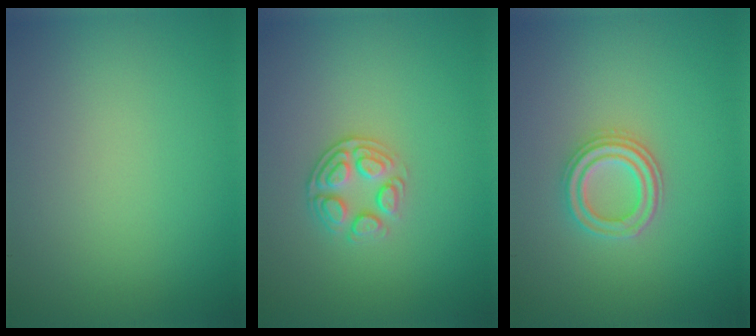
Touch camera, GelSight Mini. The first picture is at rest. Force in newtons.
{"total": 2.7, "press": 2.4, "slide": 1.2}
{"total": 2.7, "press": 2.6, "slide": 1.0}